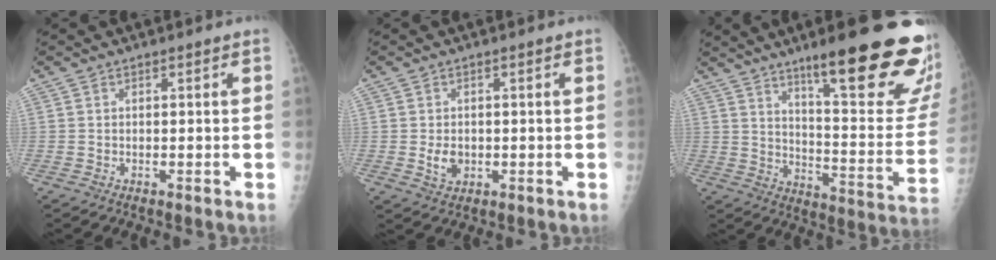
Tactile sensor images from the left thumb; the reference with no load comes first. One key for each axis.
{"total": 3.3, "fx": -0.4, "fy": 2.4, "fz": 2.2, "tx": -0.031, "ty": -0.002, "tz": 0.000}
{"total": 27.0, "fx": 16.4, "fy": 4.8, "fz": 20.9, "tx": -0.233, "ty": -0.080, "tz": 0.243}